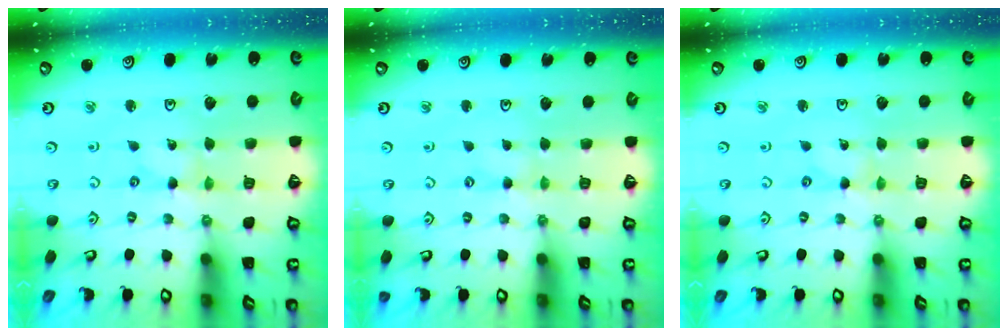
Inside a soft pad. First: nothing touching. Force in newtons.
{"total": 0.7, "press": 0.7, "slide": 0.2}
{"total": 0.0}